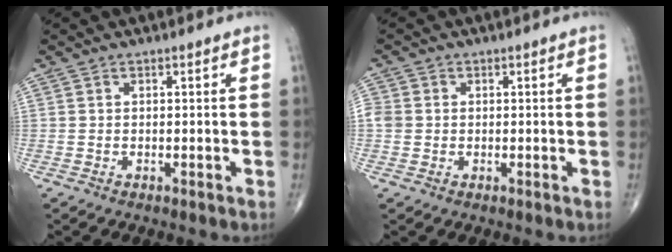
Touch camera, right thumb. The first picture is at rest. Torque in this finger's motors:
{"motor_torque": [-0.63, 0.05, 0.10, -0.08, 0.07]}